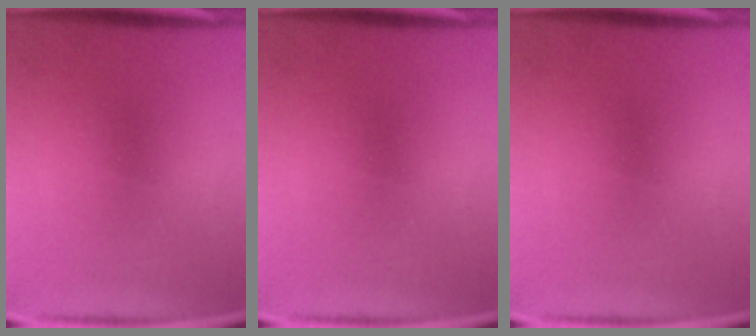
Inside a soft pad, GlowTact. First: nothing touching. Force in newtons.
{"total": 0.0}
{"total": 0.0}